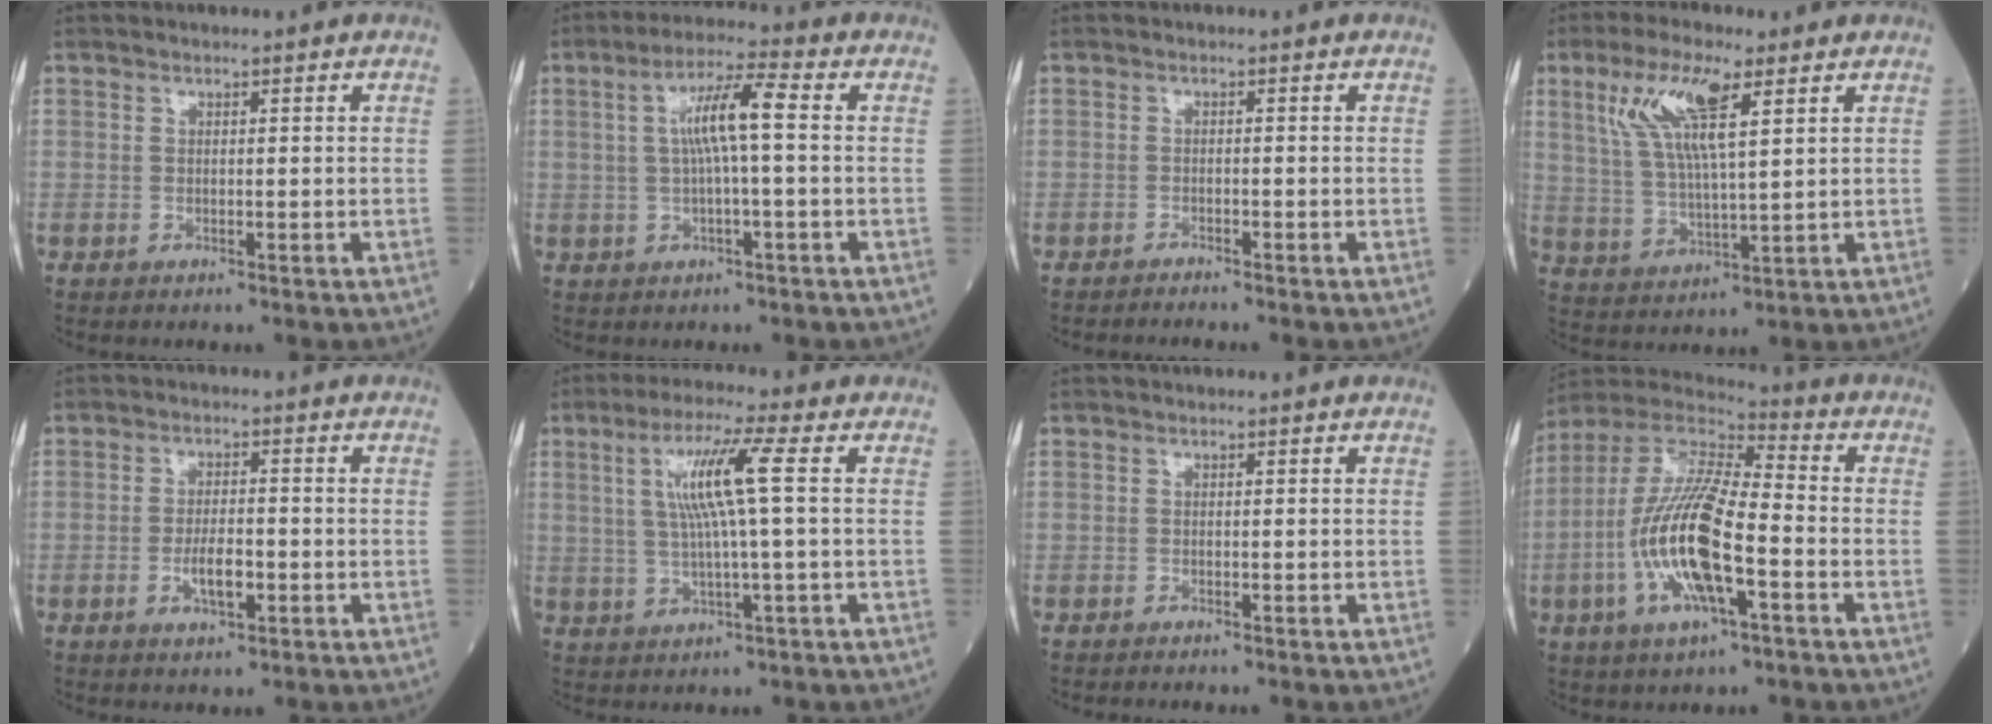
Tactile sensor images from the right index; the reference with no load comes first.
{"total": 7.2, "force": [0.8, 0.5, 7.2], "torque": [-0.136, 0.018, 0.012]}
{"total": 1.4, "force": [-1.3, -0.3, 0.1], "torque": [-0.001, -0.001, -0.020]}
{"total": 10.5, "force": [4.8, 1.9, 9.2], "torque": [-0.193, 0.010, 0.094]}
{"total": 4.1, "force": [-1.3, 1.3, 3.7], "torque": [-0.067, 0.001, -0.022]}
{"total": 8.4, "force": [1.7, -0.7, 8.2], "torque": [-0.160, 0.007, 0.036]}
{"total": 0.7, "force": [-0.7, 0.0, 0.2], "torque": [0.000, 0.000, -0.011]}
{"total": 16.8, "force": [-4.2, 3.9, 15.8], "torque": [-0.329, -0.004, -0.083]}